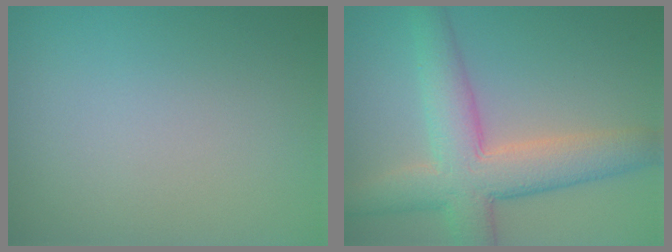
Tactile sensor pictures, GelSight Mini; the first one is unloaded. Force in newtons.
{"total": 7.2, "press": 7.2, "slide": 0.4}